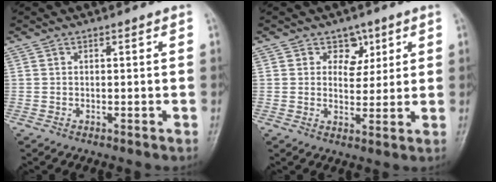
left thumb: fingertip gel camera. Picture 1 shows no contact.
{"total": 5.0, "force": [2.3, 4.0, 2.0], "torque": [0.007, -0.008, 0.033]}